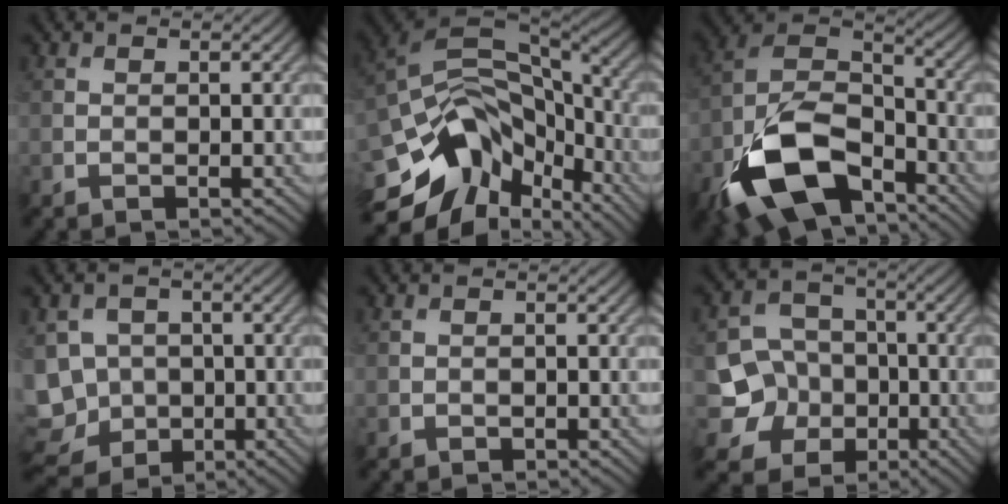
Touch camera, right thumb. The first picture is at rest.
{"total": 15.8, "force": [-5.9, 10.4, 10.3], "torque": [-0.236, -0.025, -0.099]}
{"total": 16.9, "force": [-9.2, 9.1, 10.8], "torque": [-0.243, -0.040, -0.183]}
{"total": 9.8, "force": [-1.9, 8.7, 4.2], "torque": [-0.129, -0.023, -0.049]}
{"total": 0.0}
{"total": 8.1, "force": [-2.2, 7.3, 2.8], "torque": [-0.068, -0.017, -0.064]}